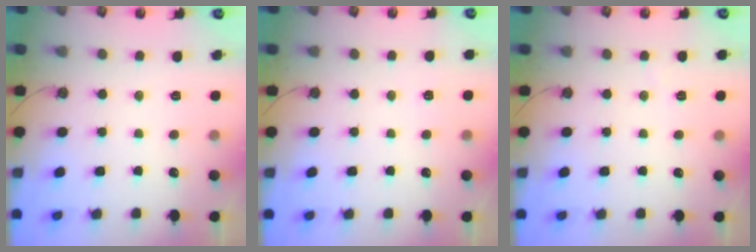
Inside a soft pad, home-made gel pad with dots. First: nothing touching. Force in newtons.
{"total": 1.9, "press": 1.6, "slide": 1.0}
{"total": 3.0, "press": 2.8, "slide": 1.0}